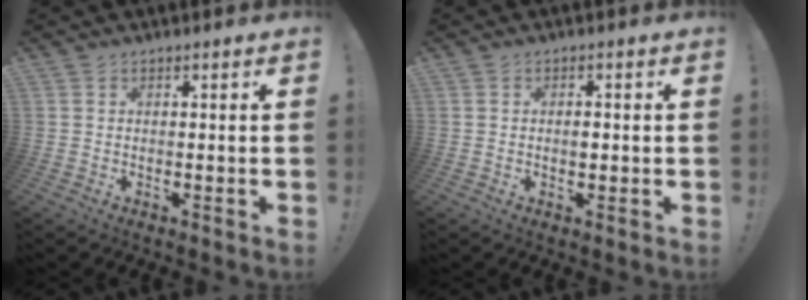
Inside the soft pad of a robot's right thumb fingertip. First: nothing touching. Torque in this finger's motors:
{"motor_torque": [-0.17, 0.04, -0.43, 0.10, -0.04]}